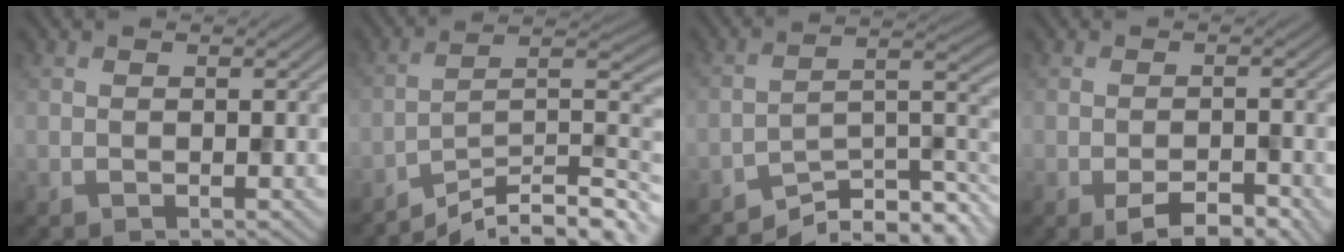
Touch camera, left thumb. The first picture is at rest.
{"total": 13.0, "force": [-10.1, 2.5, 7.8], "torque": [-0.117, 0.003, -0.168]}
{"total": 8.3, "force": [-6.1, 2.4, 5.1], "torque": [-0.072, -0.005, -0.112]}
{"total": 4.4, "force": [-2.4, 1.6, 3.3], "torque": [-0.053, -0.003, -0.035]}